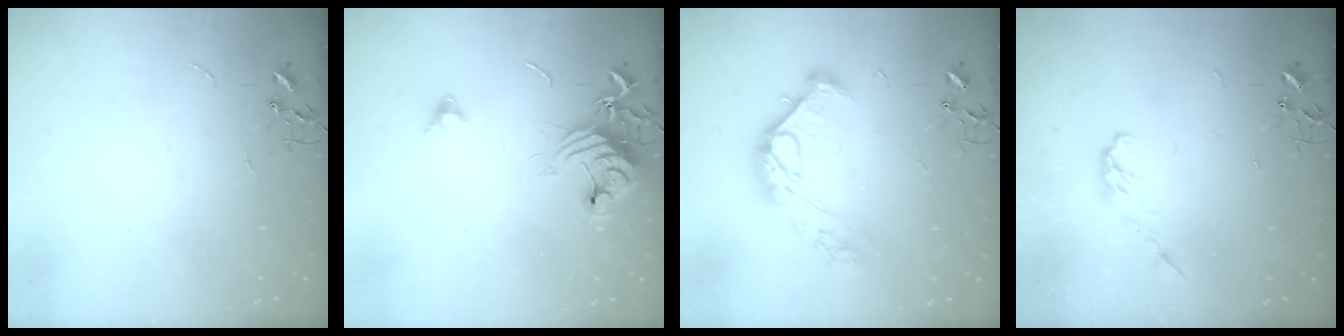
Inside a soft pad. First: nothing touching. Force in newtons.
{"total": 11.7, "press": 11.6, "slide": 1.7}
{"total": 13.0, "press": 12.9, "slide": 0.8}
{"total": 4.6, "press": 4.5, "slide": 0.7}